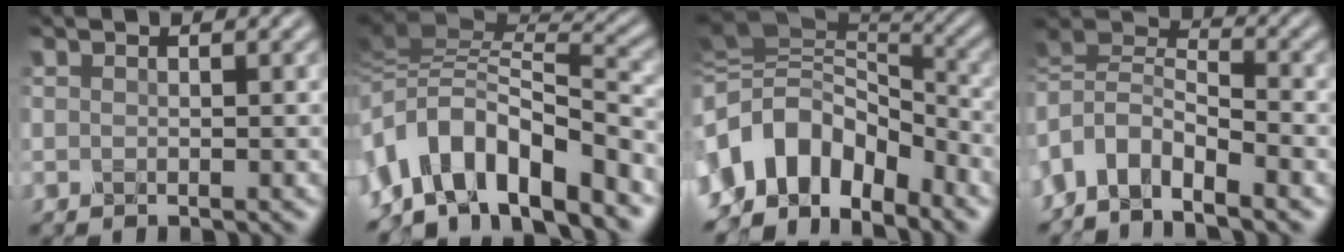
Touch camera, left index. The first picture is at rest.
{"total": 10.6, "force": [-5.0, 4.6, 8.2], "torque": [-0.125, 0.022, -0.100]}
{"total": 11.3, "force": [-5.4, 7.5, 6.5], "torque": [-0.127, 0.001, -0.095]}
{"total": 6.3, "force": [-3.2, 3.5, 4.1], "torque": [-0.075, 0.002, -0.075]}